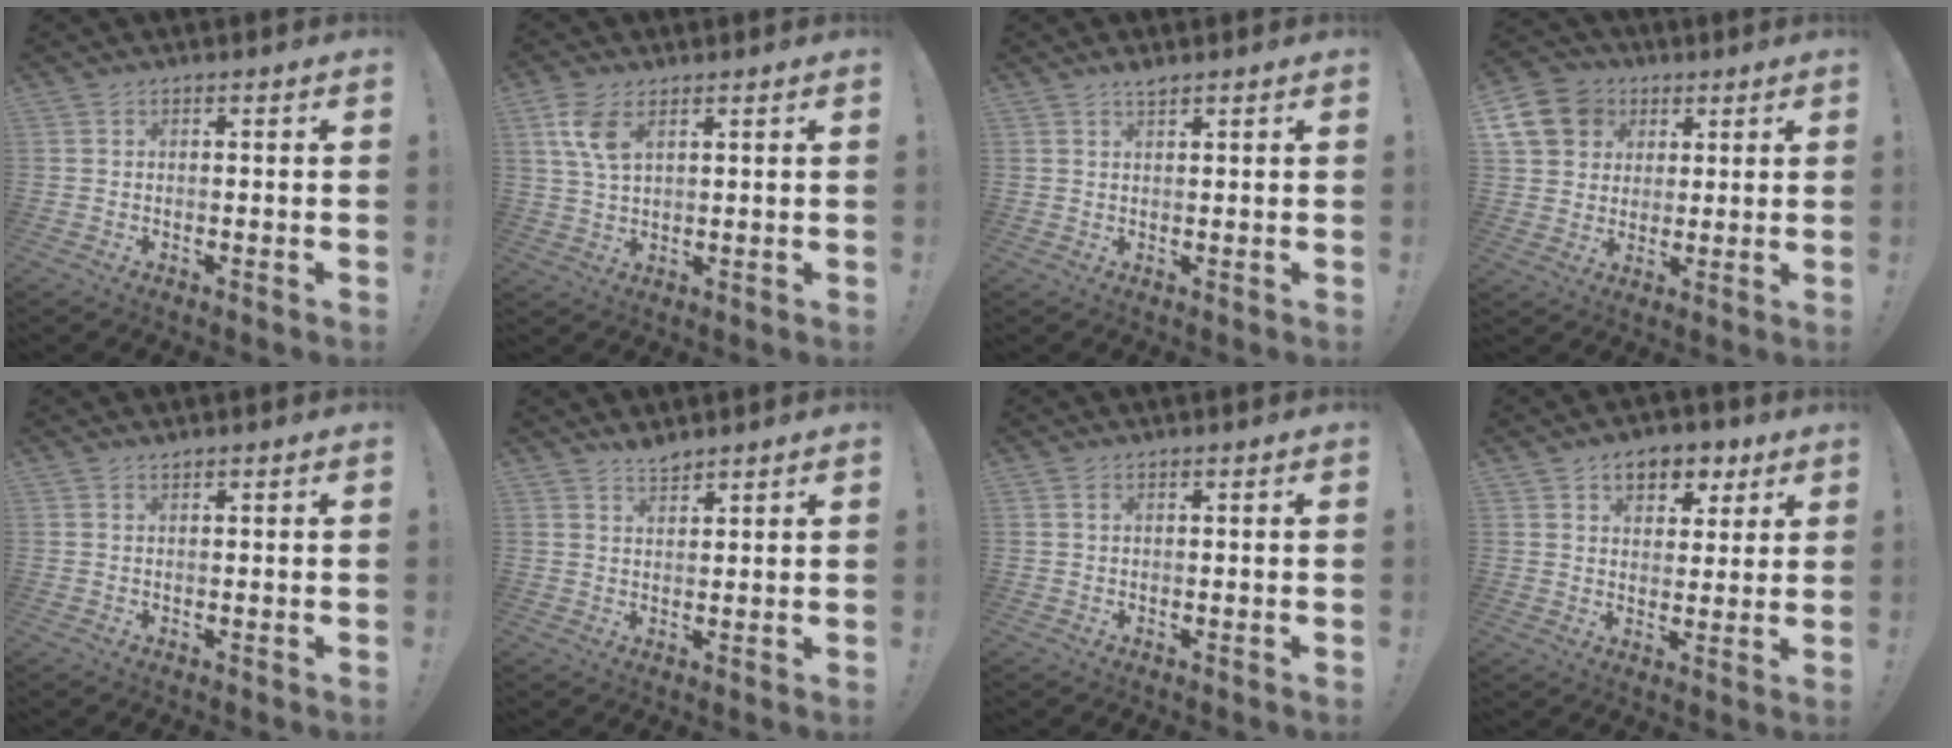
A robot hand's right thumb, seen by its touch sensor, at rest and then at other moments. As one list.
[{"total": 7.2, "force": [3.4, 3.5, 5.4], "torque": [-0.114, -0.010, 0.062]}, {"total": 1.7, "force": [1.5, 0.0, 0.7], "torque": [-0.009, -0.008, 0.026]}, {"total": 13.4, "force": [4.7, 11.5, 5.2], "torque": [-0.078, -0.017, 0.098]}, {"total": 0.6, "force": [0.6, -0.2, 0.2], "torque": [0.003, -0.002, 0.009]}, {"total": 3.1, "force": [2.9, 0.6, 0.9], "torque": [-0.008, -0.023, 0.051]}, {"total": 0.7, "force": [0.3, 0.2, 0.6], "torque": [-0.014, 0.001, 0.006]}, {"total": 8.5, "force": [4.6, 5.9, 4.1], "torque": [-0.049, -0.022, 0.084]}]